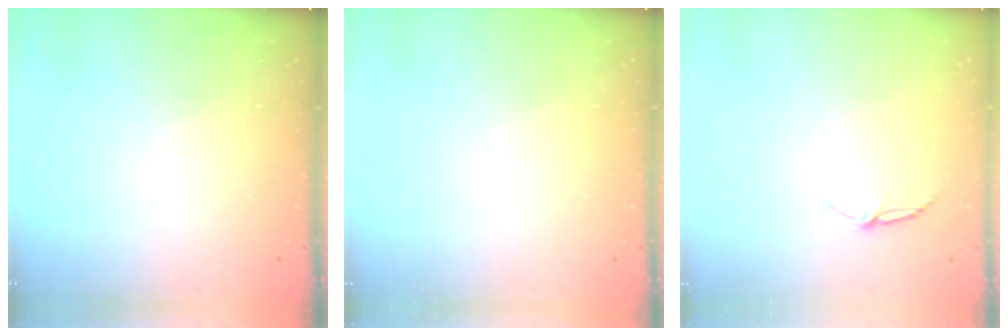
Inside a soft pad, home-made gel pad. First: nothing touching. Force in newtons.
{"total": 0.0}
{"total": 4.8, "press": 4.8, "slide": 0.5}